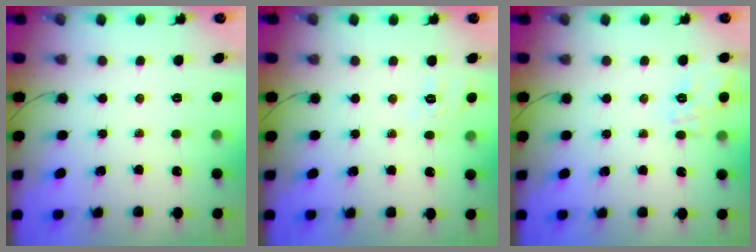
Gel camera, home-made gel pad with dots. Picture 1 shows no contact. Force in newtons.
{"total": 1.9, "press": 0.4, "slide": 1.9}
{"total": 13.1, "press": 13.1, "slide": 0.6}